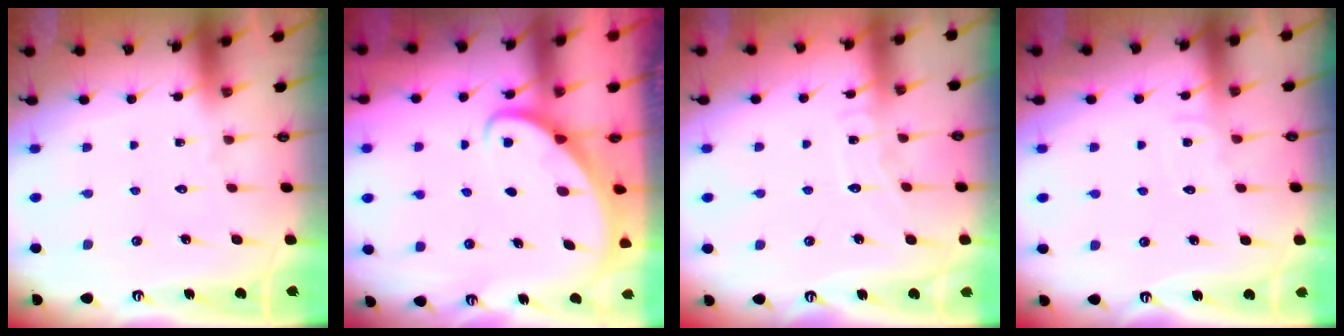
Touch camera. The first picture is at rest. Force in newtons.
{"total": 2.3, "press": 2.3, "slide": 0.2}
{"total": 6.0, "press": 6.0, "slide": 0.5}
{"total": 4.1, "press": 4.1, "slide": 0.5}